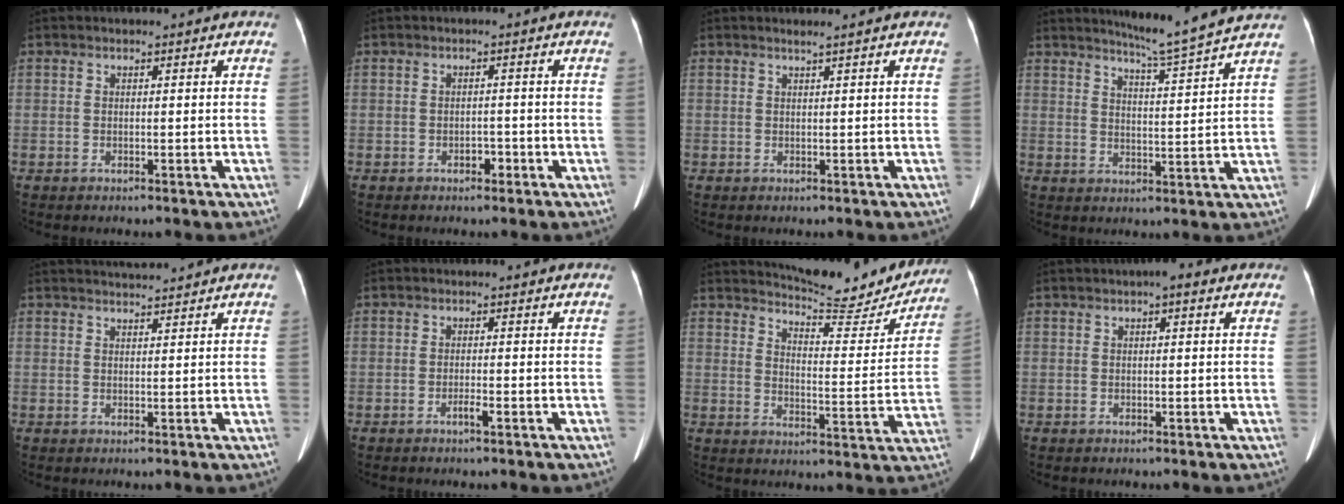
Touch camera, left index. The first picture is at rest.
{"total": 1.6, "force": [-1.0, 0.9, 0.8], "torque": [-0.011, 0.004, -0.013]}
{"total": 0.6, "force": [0.5, -0.2, 0.3], "torque": [-0.015, -0.007, 0.017]}
{"total": 8.4, "force": [7.6, -2.0, 3.0], "torque": [-0.054, -0.016, 0.111]}
{"total": 2.8, "force": [2.6, -0.7, 0.3], "torque": [-0.005, 0.011, 0.049]}
{"total": 1.2, "force": [-0.8, 0.0, 0.9], "torque": [-0.021, -0.001, -0.014]}
{"total": 14.6, "force": [14.0, 2.1, 3.4], "torque": [-0.048, -0.037, 0.174]}
{"total": 2.1, "force": [1.0, 0.6, 1.8], "torque": [-0.027, 0.011, 0.009]}